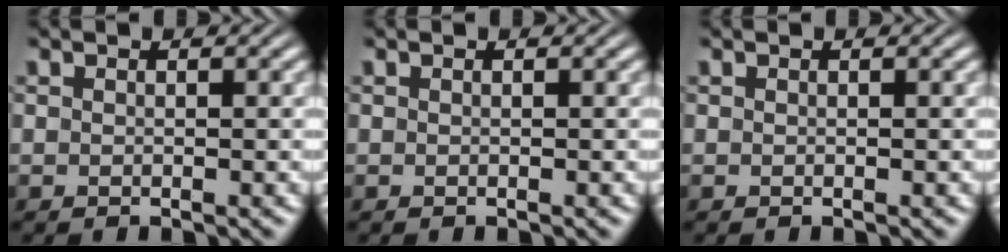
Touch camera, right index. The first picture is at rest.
{"total": 0.0}
{"total": 0.0}